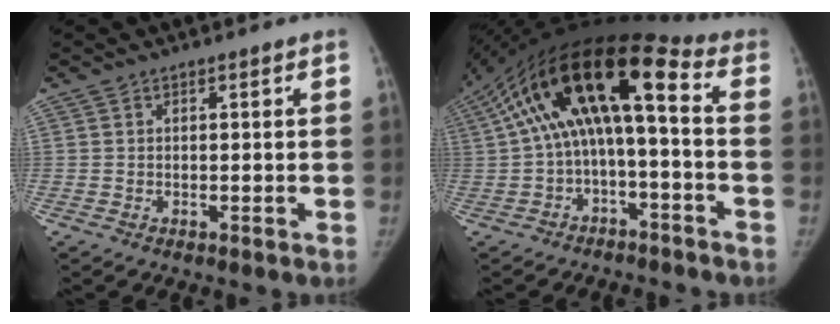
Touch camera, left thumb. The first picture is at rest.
{"total": 17.9, "force": [0.9, 6.4, 16.7], "torque": [-0.300, 0.082, 0.010]}